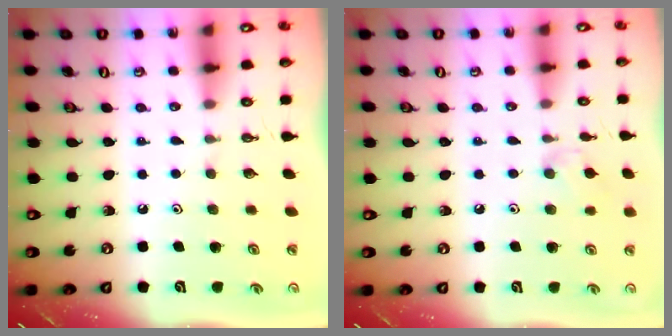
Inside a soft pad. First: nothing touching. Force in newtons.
{"total": 7.2, "press": 7.2, "slide": 0.6}